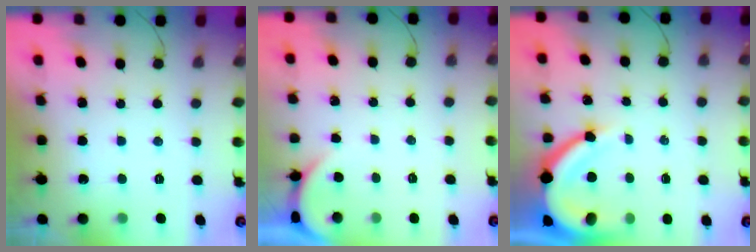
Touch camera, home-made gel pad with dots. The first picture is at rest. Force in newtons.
{"total": 0.8, "press": 0.7, "slide": 0.2}
{"total": 9.6, "press": 9.5, "slide": 1.1}